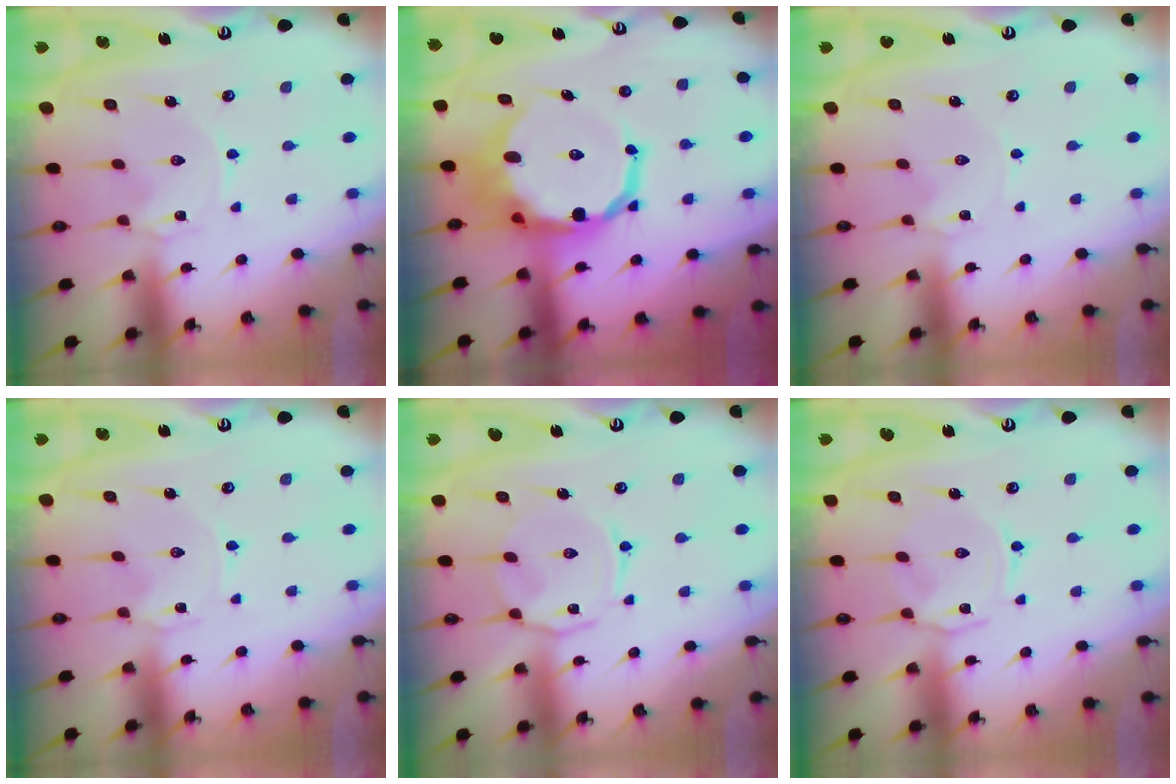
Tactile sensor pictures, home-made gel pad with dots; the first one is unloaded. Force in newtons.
{"total": 16.3, "press": 16.0, "slide": 3.2}
{"total": 1.8, "press": 1.8, "slide": 0.2}
{"total": 0.0}
{"total": 6.7, "press": 6.7, "slide": 0.7}
{"total": 2.2, "press": 2.2, "slide": 0.6}